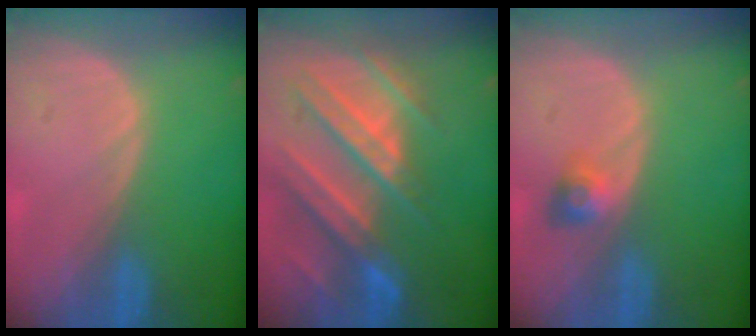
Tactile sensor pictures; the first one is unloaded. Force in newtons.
{"total": 11.1, "press": 9.8, "slide": 5.2}
{"total": 3.0, "press": 2.7, "slide": 1.3}